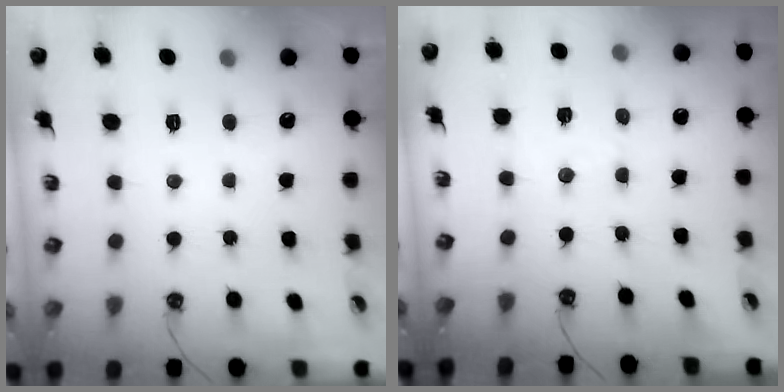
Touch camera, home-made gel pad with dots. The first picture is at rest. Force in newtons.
{"total": 3.4, "press": 3.3, "slide": 0.5}